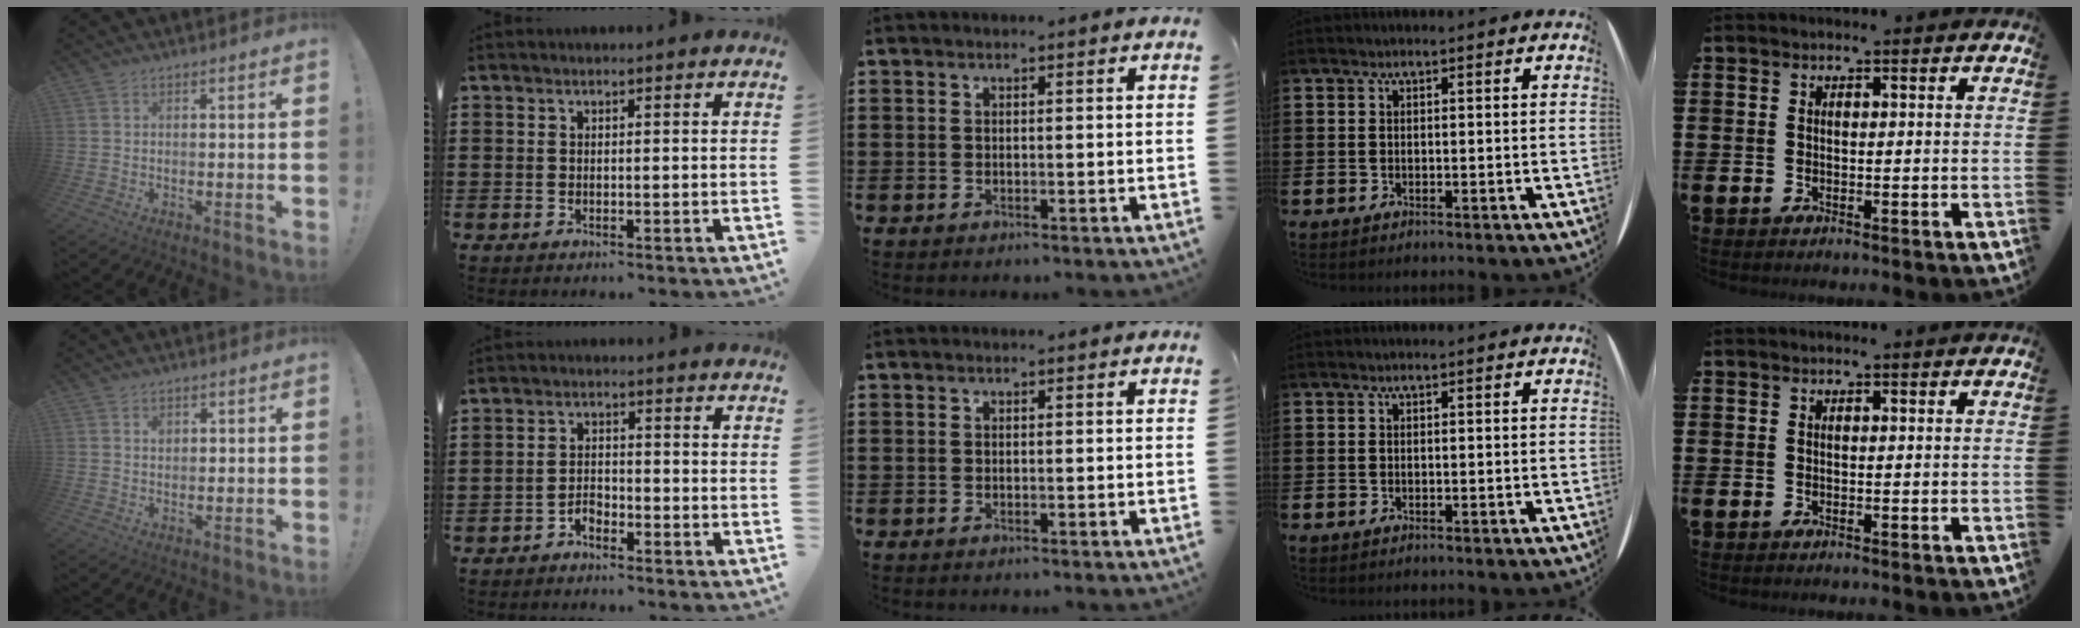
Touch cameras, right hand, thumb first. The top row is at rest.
{"thumb": {"total": 1.2, "force": [0.6, 0.9, 0.5], "torque": [0.003, -0.004, 0.009]}, "index": {"total": 2.1, "force": [-1.9, 0.9, 0.4], "torque": [-0.015, 0.005, -0.041]}}